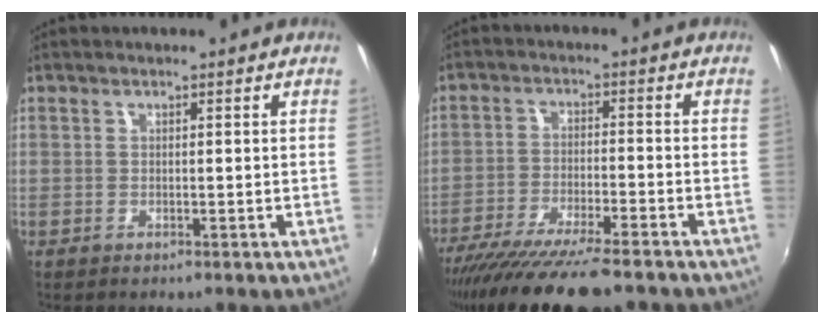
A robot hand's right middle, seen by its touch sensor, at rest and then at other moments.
{"total": 16.2, "force": [-13.6, 1.7, 8.7], "torque": [-0.173, -0.043, -0.222]}